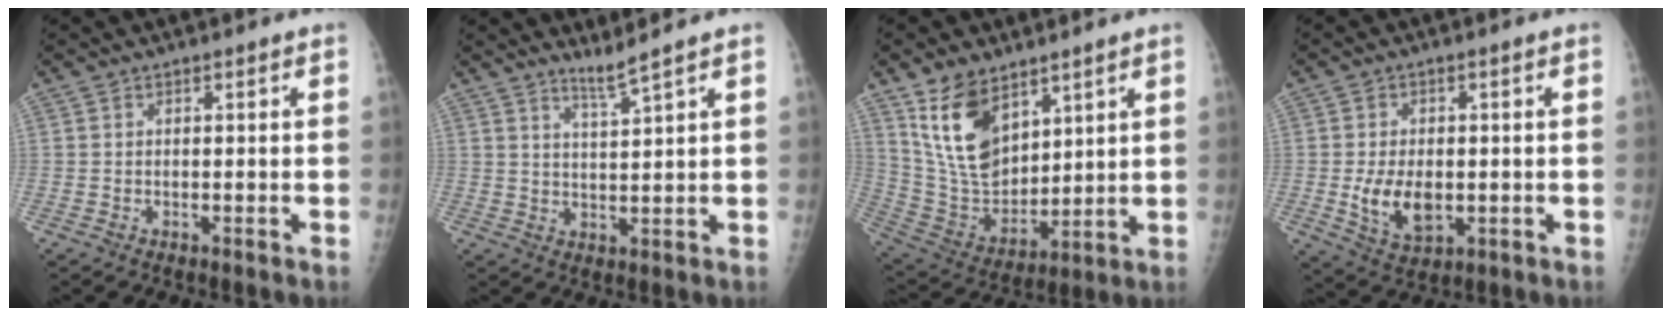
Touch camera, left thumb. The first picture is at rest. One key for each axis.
{"total": 3.0, "fx": 2.7, "fy": -1.1, "fz": 0.9, "tx": -0.022, "ty": -0.033, "tz": 0.058}
{"total": 14.8, "fx": 8.7, "fy": 8.6, "fz": 8.4, "tx": -0.116, "ty": -0.050, "tz": 0.188}
{"total": 8.3, "fx": -1.0, "fy": 5.1, "fz": 6.5, "tx": -0.098, "ty": -0.010, "tz": -0.009}